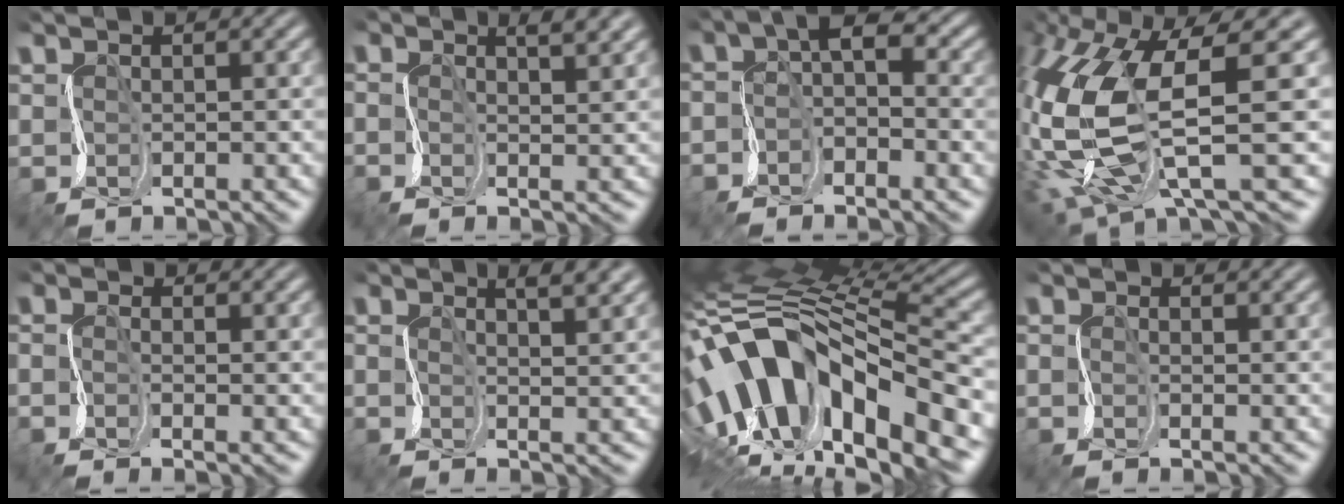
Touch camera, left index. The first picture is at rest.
{"total": 3.4, "force": [1.3, 0.9, 3.0], "torque": [-0.027, 0.011, 0.011]}
{"total": 4.0, "force": [-0.9, 1.8, 3.5], "torque": [-0.063, 0.015, -0.027]}
{"total": 11.0, "force": [1.3, 3.9, 10.2], "torque": [-0.233, -0.022, 0.033]}
{"total": 2.5, "force": [-1.6, 0.8, 1.7], "torque": [-0.030, -0.009, -0.023]}
{"total": 3.8, "force": [1.4, 1.1, 3.4], "torque": [-0.027, 0.015, 0.012]}
{"total": 14.9, "force": [-2.5, 7.0, 12.9], "torque": [-0.231, 0.009, -0.026]}
{"total": 0.8, "force": [-0.6, 0.2, 0.4], "torque": [-0.003, -0.003, -0.009]}